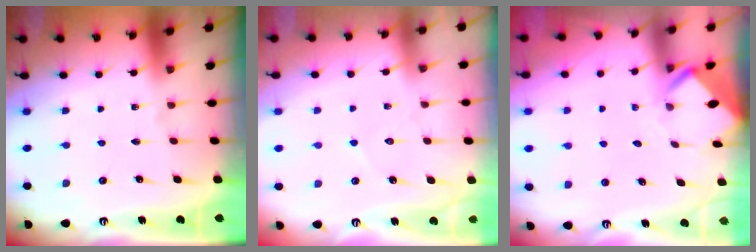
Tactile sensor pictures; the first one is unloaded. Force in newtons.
{"total": 3.6, "press": 3.6, "slide": 0.3}
{"total": 3.4, "press": 3.4, "slide": 0.3}